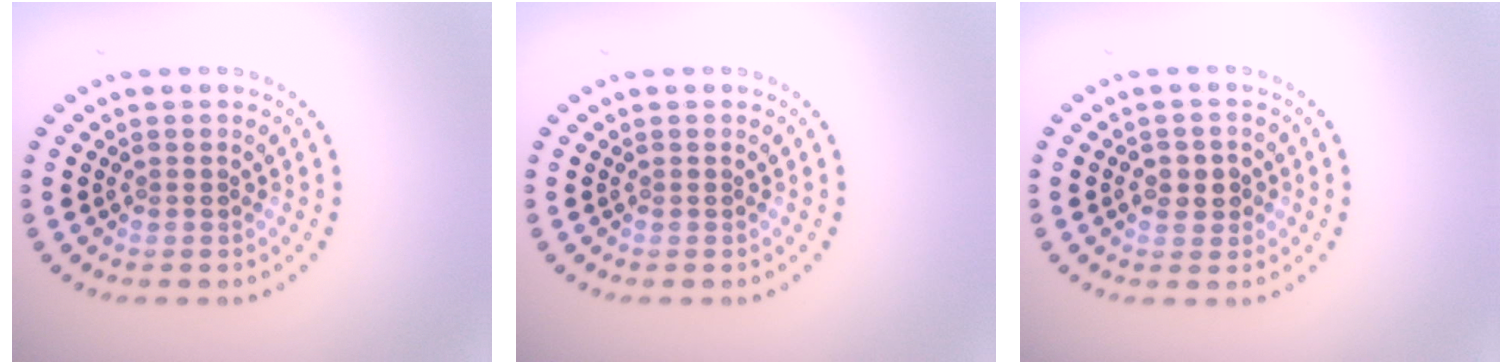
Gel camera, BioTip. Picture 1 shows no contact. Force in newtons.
{"total": 0.0}
{"total": 2.1, "press": 2.0, "slide": 0.7}